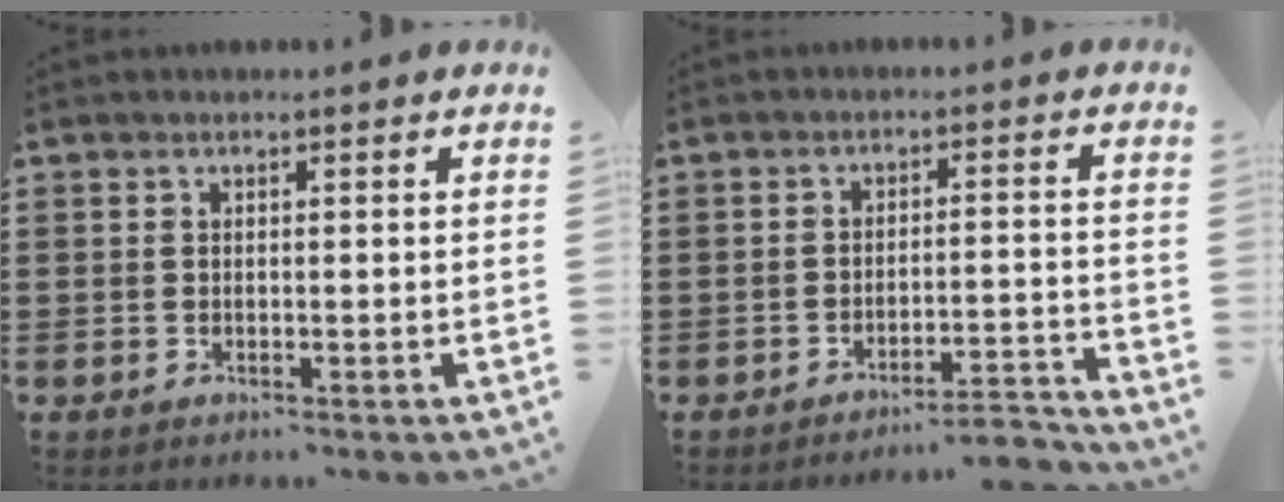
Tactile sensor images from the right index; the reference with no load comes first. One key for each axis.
{"total": 2.5, "fx": -2.4, "fy": -0.2, "fz": 0.5, "tx": -0.012, "ty": -0.004, "tz": -0.050}